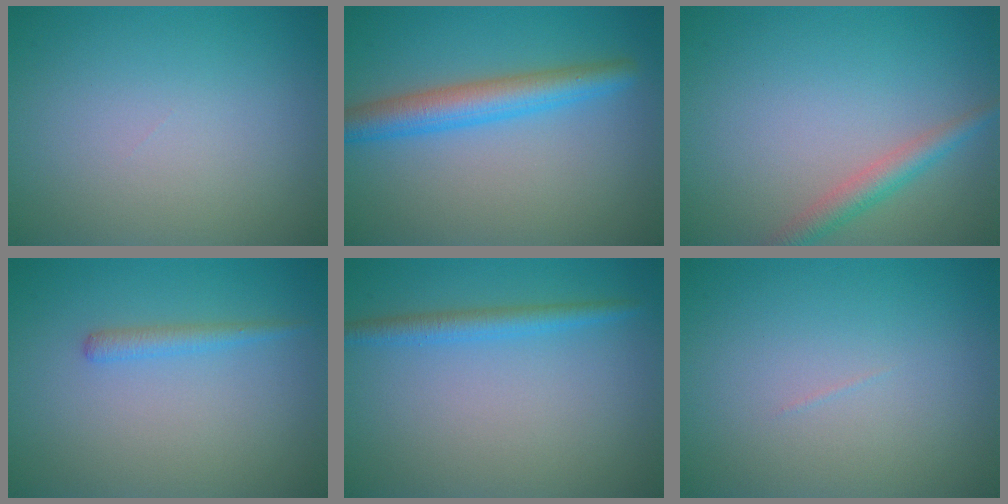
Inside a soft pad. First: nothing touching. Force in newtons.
{"total": 4.4, "press": 4.3, "slide": 0.2}
{"total": 2.5, "press": 2.5, "slide": 0.0}
{"total": 1.3, "press": 1.3, "slide": 0.1}
{"total": 2.0, "press": 2.0, "slide": 0.2}
{"total": 0.0}